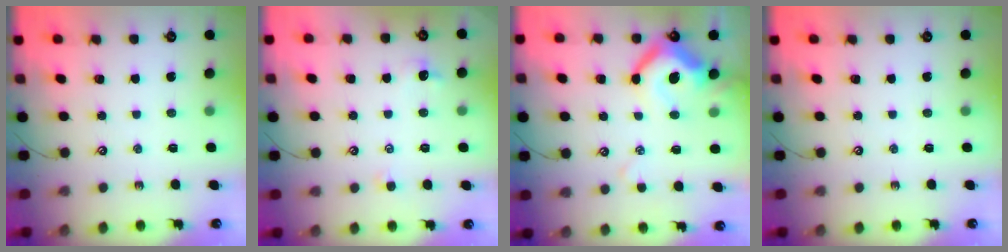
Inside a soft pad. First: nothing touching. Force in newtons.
{"total": 1.0, "press": 0.8, "slide": 0.5}
{"total": 9.2, "press": 9.0, "slide": 1.8}
{"total": 0.0}